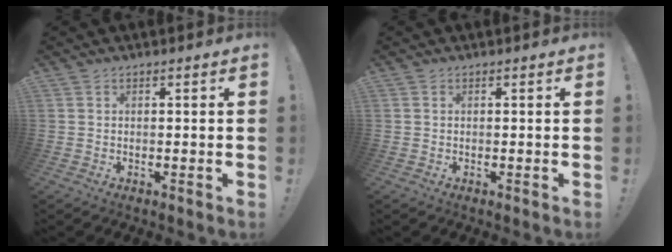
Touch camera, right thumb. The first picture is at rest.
{"total": 0.0}